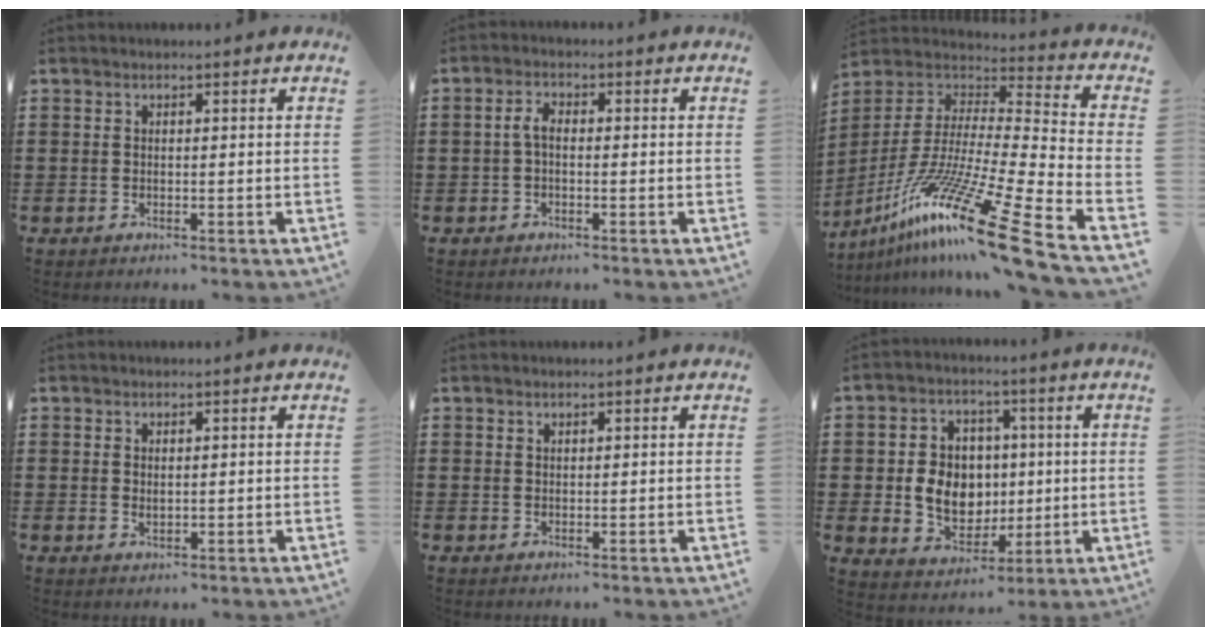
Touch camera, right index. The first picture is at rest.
{"total": 2.5, "force": [-0.3, 1.1, 2.3], "torque": [-0.059, -0.001, -0.012]}
{"total": 19.4, "force": [-13.8, 0.7, 13.7], "torque": [-0.263, 0.017, -0.249]}
{"total": 1.0, "force": [0.3, 0.6, 0.8], "torque": [-0.016, 0.006, 0.004]}
{"total": 0.6, "force": [0.6, 0.3, 0.1], "torque": [-0.003, 0.000, 0.012]}
{"total": 8.0, "force": [0.1, 6.9, 4.2], "torque": [-0.076, 0.013, 0.002]}